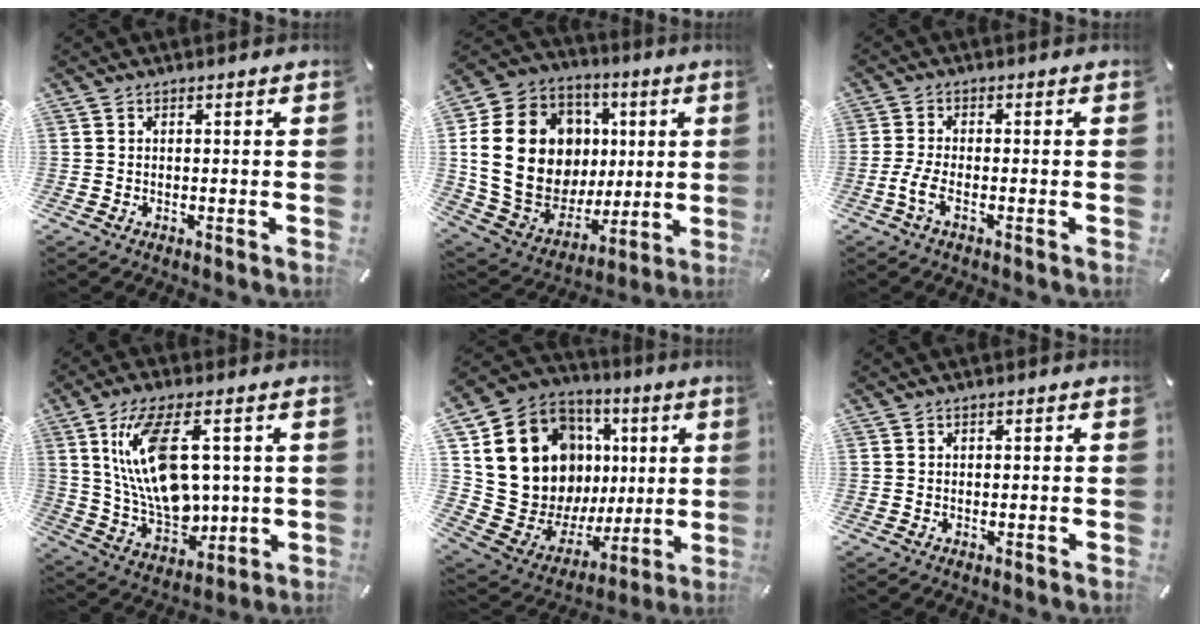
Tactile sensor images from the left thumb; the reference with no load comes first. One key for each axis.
{"total": 25.6, "fx": 5.1, "fy": 20.2, "fz": 14.9, "tx": -0.285, "ty": -0.024, "tz": 0.121}
{"total": 4.3, "fx": -1.8, "fy": 1.5, "fz": 3.6, "tx": -0.086, "ty": -0.005, "tz": -0.036}
{"total": 17.2, "fx": 4.4, "fy": 9.5, "fz": 13.7, "tx": -0.277, "ty": -0.008, "tz": 0.075}
{"total": 18.5, "fx": 6.4, "fy": 15.0, "fz": 8.9, "tx": -0.153, "ty": -0.066, "tz": 0.146}
{"total": 0.6, "fx": 0.0, "fy": 0.6, "fz": 0.1, "tx": -0.003, "ty": 0.005, "tz": -0.002}